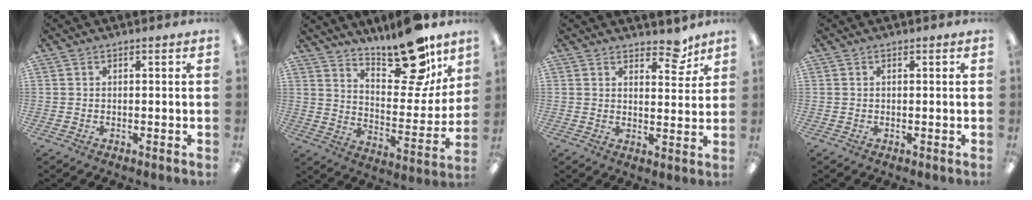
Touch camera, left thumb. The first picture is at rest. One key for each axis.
{"total": 18.6, "fx": 14.6, "fy": 6.5, "fz": 9.5, "tx": -0.127, "ty": -0.108, "tz": 0.243}
{"total": 6.2, "fx": 4.9, "fy": 2.7, "fz": 2.7, "tx": -0.017, "ty": -0.032, "tz": 0.082}
{"total": 0.0}